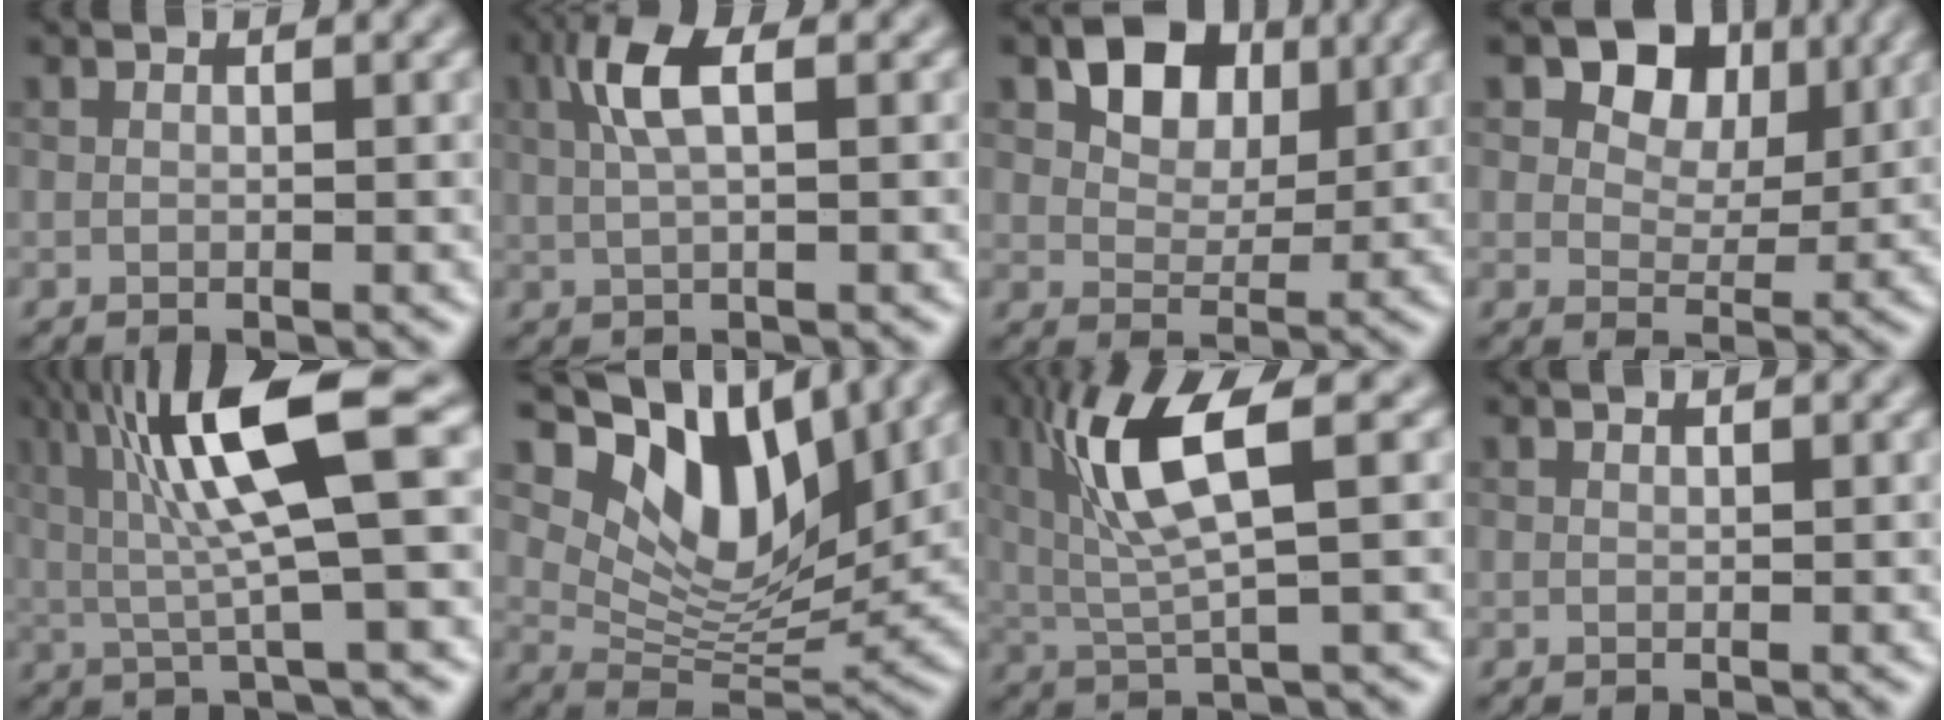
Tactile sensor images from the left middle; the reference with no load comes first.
{"total": 3.6, "force": [0.7, 1.1, 3.4], "torque": [-0.079, 0.011, 0.021]}
{"total": 5.3, "force": [2.2, 3.8, 3.1], "torque": [-0.055, 0.000, 0.032]}
{"total": 6.1, "force": [3.0, 4.3, 3.2], "torque": [-0.061, 0.000, 0.055]}
{"total": 9.5, "force": [2.0, 1.5, 9.2], "torque": [-0.152, 0.012, 0.041]}
{"total": 9.7, "force": [5.2, 5.2, 6.3], "torque": [-0.111, 0.001, 0.103]}
{"total": 7.0, "force": [2.0, 1.5, 6.5], "torque": [-0.143, 0.008, 0.047]}
{"total": 0.0}